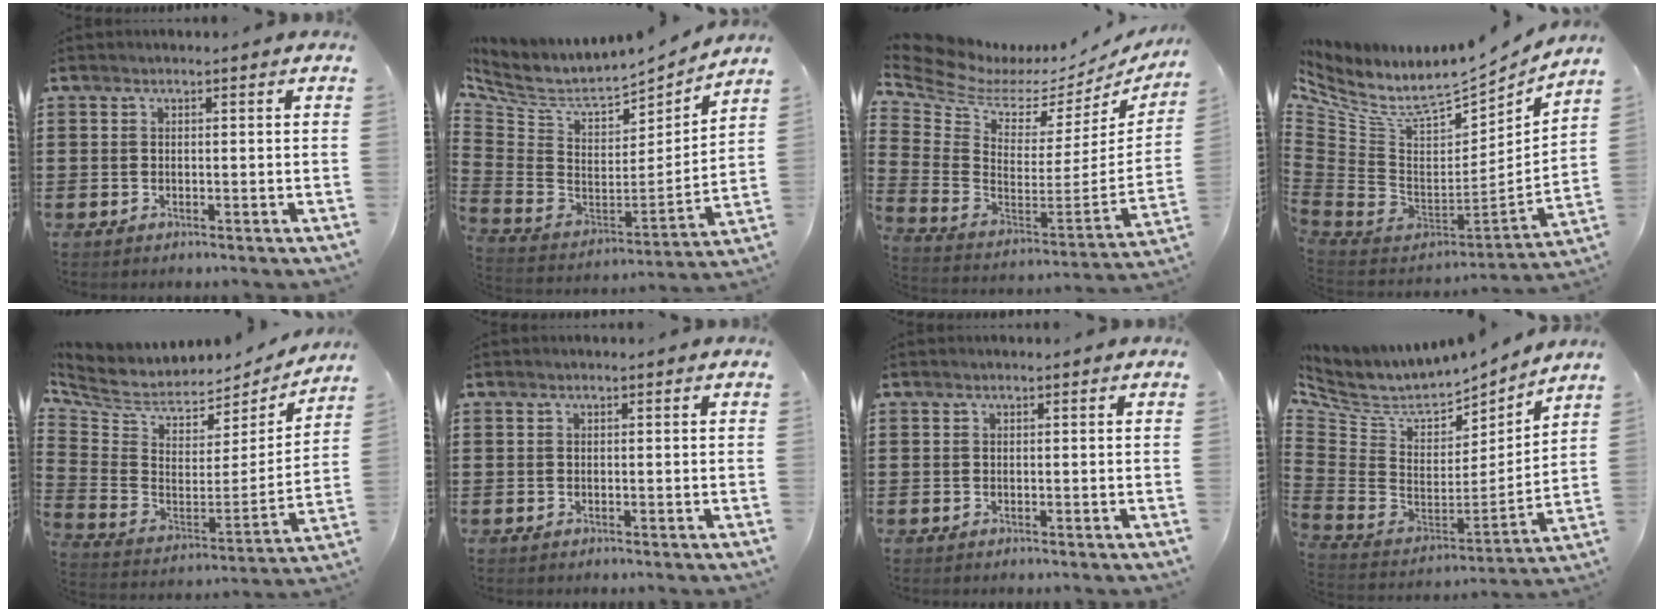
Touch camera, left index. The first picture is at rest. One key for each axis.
{"total": 6.0, "fx": 5.3, "fy": 1.8, "fz": 2.3, "tx": -0.080, "ty": -0.054, "tz": 0.087}
{"total": 5.1, "fx": 3.9, "fy": 2.5, "fz": 2.3, "tx": -0.083, "ty": -0.050, "tz": 0.062}
{"total": 8.4, "fx": 5.9, "fy": 3.6, "fz": 4.9, "tx": -0.120, "ty": -0.062, "tz": 0.103}
{"total": 4.7, "fx": 3.3, "fy": 2.9, "fz": 1.6, "tx": -0.058, "ty": -0.038, "tz": 0.057}
{"total": 0.0}
{"total": 0.0}
{"total": 6.5, "fx": 5.5, "fy": 2.3, "fz": 2.4, "tx": -0.085, "ty": -0.055, "tz": 0.093}